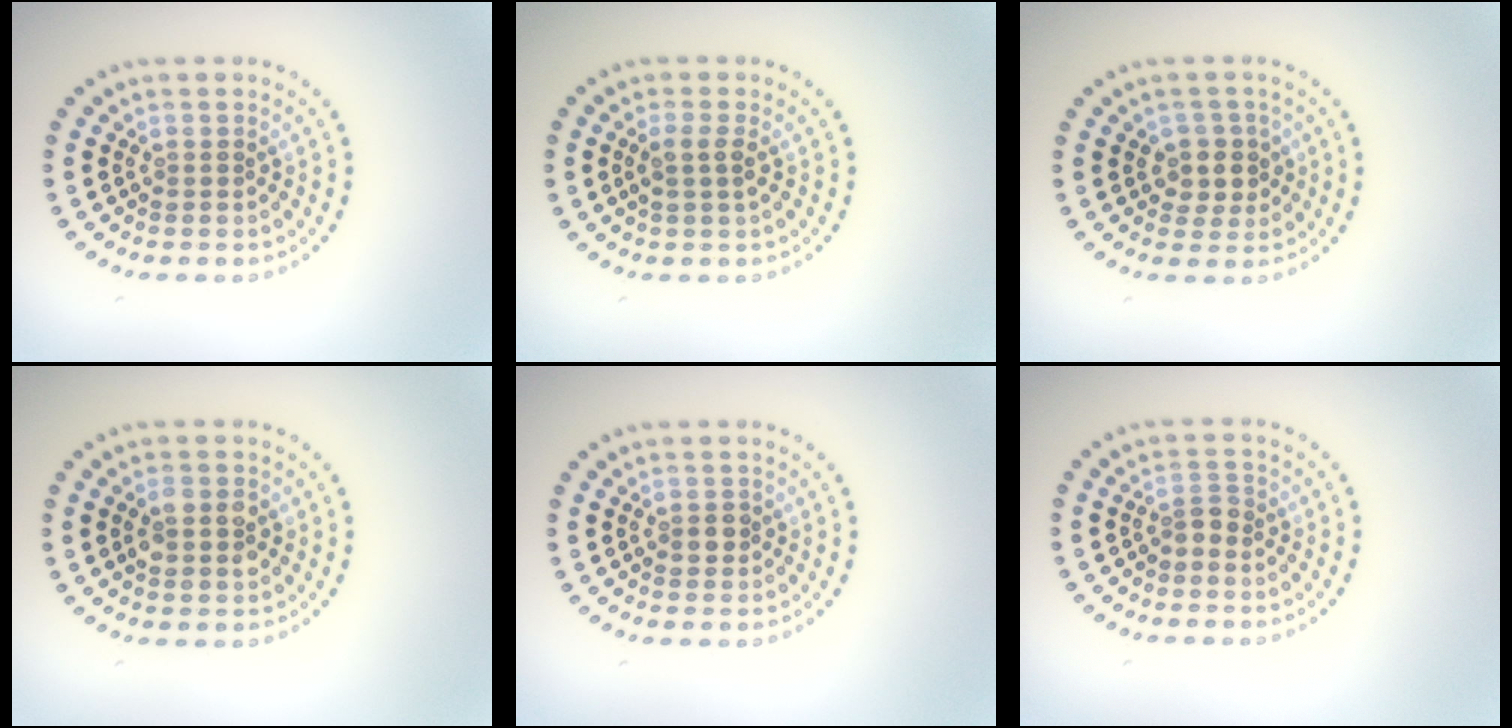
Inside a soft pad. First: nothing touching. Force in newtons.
{"total": 1.7, "press": 1.5, "slide": 0.8}
{"total": 2.6, "press": 2.3, "slide": 1.2}
{"total": 3.0, "press": 2.9, "slide": 0.2}
{"total": 1.2, "press": 1.2, "slide": 0.3}
{"total": 1.5, "press": 1.2, "slide": 0.9}